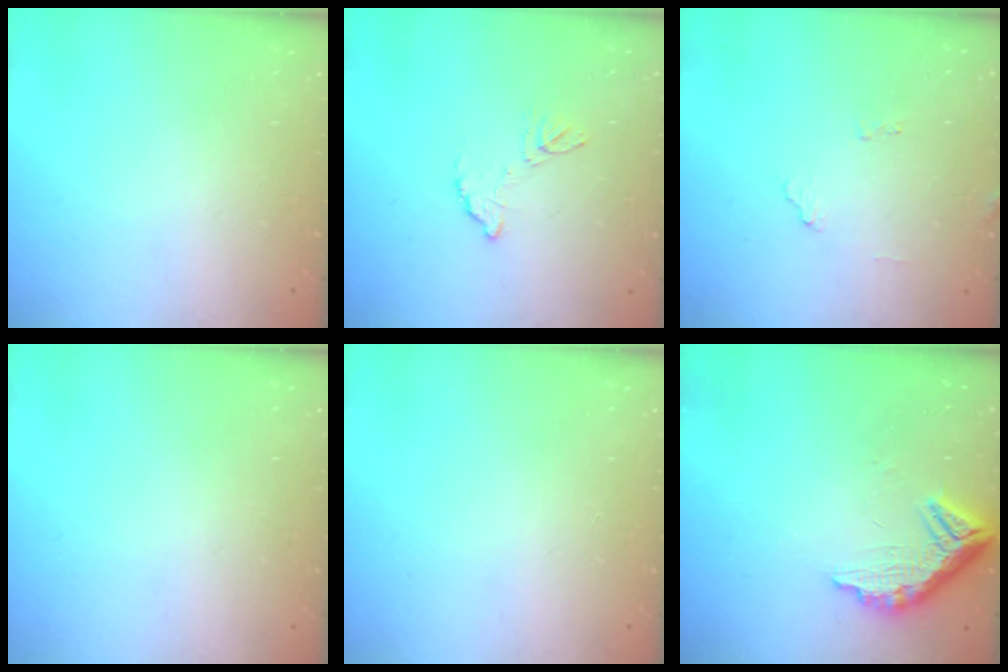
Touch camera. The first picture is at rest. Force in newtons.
{"total": 7.9, "press": 7.9, "slide": 0.4}
{"total": 8.5, "press": 8.4, "slide": 0.5}
{"total": 0.0}
{"total": 0.0}
{"total": 10.8, "press": 10.7, "slide": 0.8}